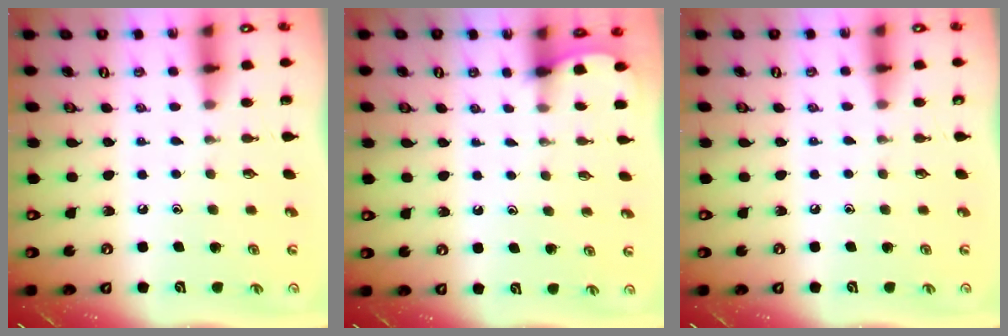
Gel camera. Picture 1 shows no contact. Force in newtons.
{"total": 1.9, "press": 1.9, "slide": 0.2}
{"total": 3.2, "press": 3.2, "slide": 0.6}